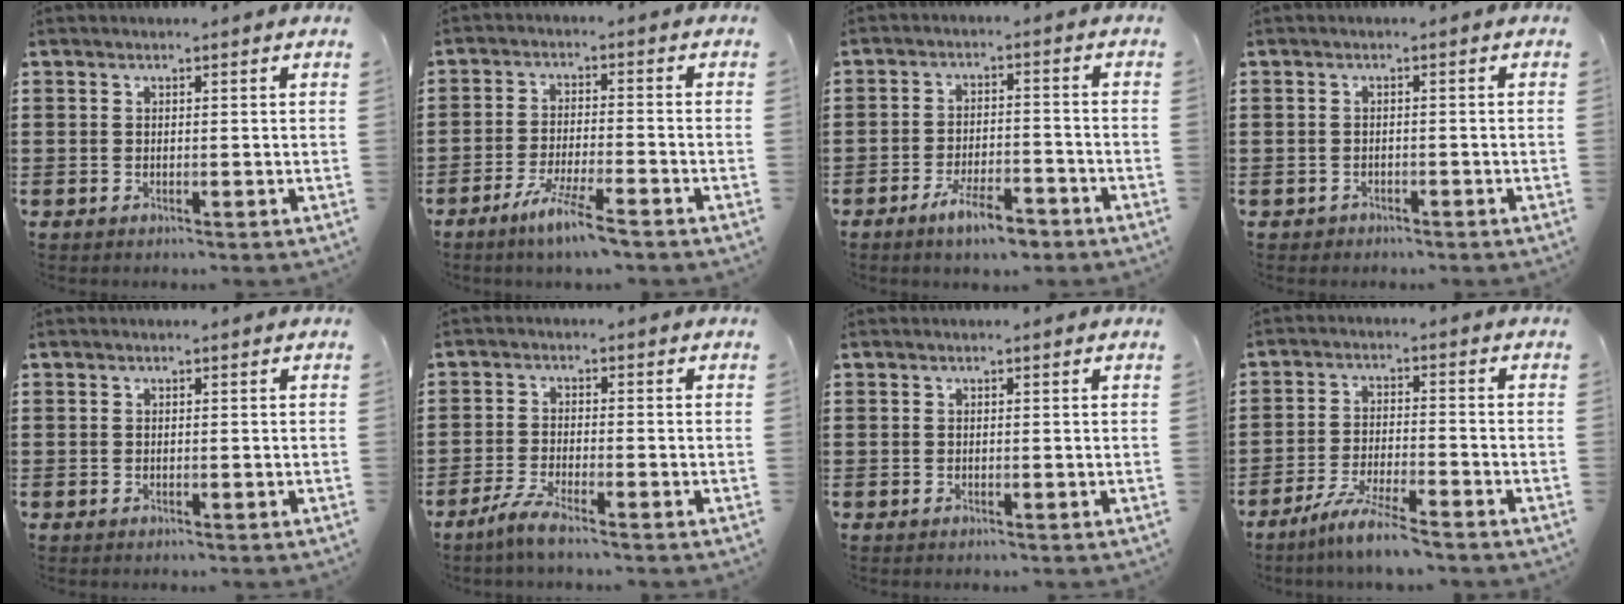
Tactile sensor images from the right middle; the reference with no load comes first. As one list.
[{"total": 6.0, "force": [-4.6, 0.0, 3.9], "torque": [-0.081, -0.015, -0.084]}, {"total": 6.5, "force": [-4.9, 1.5, 4.0], "torque": [-0.082, 0.000, -0.091]}, {"total": 1.0, "force": [-0.9, 0.5, -0.1], "torque": [-0.003, 0.000, -0.020]}, {"total": 0.0}, {"total": 3.8, "force": [-3.0, 0.0, 2.3], "torque": [-0.060, -0.010, -0.059]}, {"total": 0.0}, {"total": 6.2, "force": [-5.4, -0.2, 3.2], "torque": [-0.070, -0.015, -0.102]}]